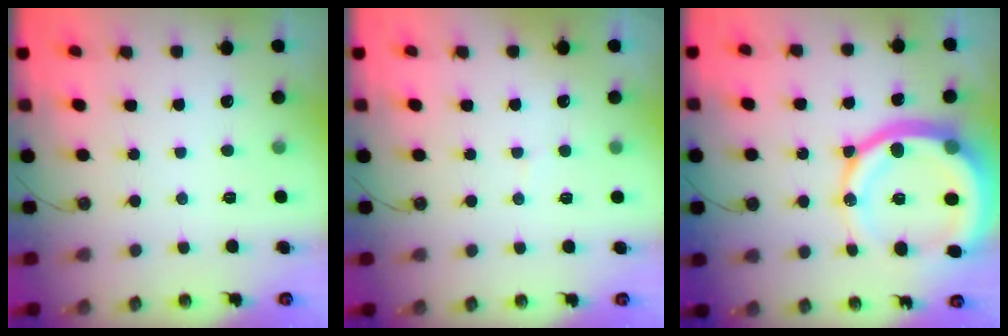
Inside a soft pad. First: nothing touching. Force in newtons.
{"total": 4.6, "press": 4.6, "slide": 0.4}
{"total": 21.0, "press": 20.9, "slide": 2.5}